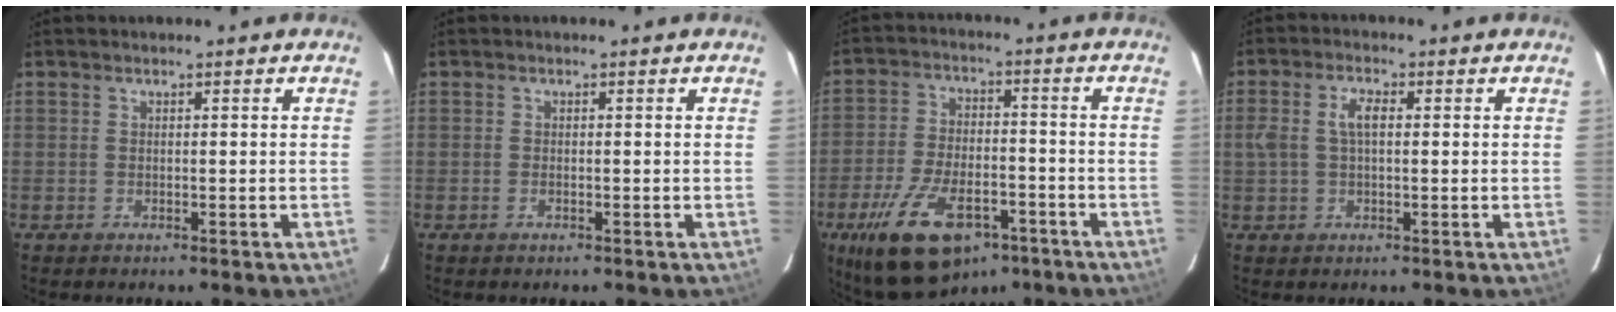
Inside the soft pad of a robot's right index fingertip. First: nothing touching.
{"total": 0.6, "force": [-0.3, 0.3, 0.4], "torque": [-0.007, 0.001, -0.007]}
{"total": 17.9, "force": [-10.5, 8.8, 11.6], "torque": [-0.237, -0.022, -0.174]}
{"total": 4.5, "force": [0.4, 2.1, 4.0], "torque": [-0.078, 0.010, 0.010]}